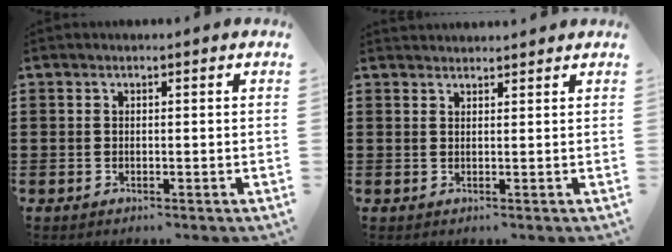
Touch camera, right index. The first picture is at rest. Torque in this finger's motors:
{"motor_torque": [-0.30, 1.25, 0.10, 0.03]}